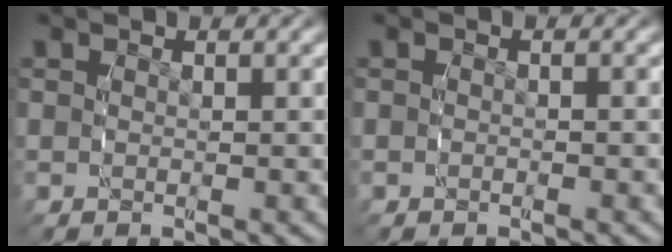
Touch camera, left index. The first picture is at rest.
{"total": 0.8, "force": [-0.8, 0.0, 0.0], "torque": [-0.001, -0.001, -0.013]}